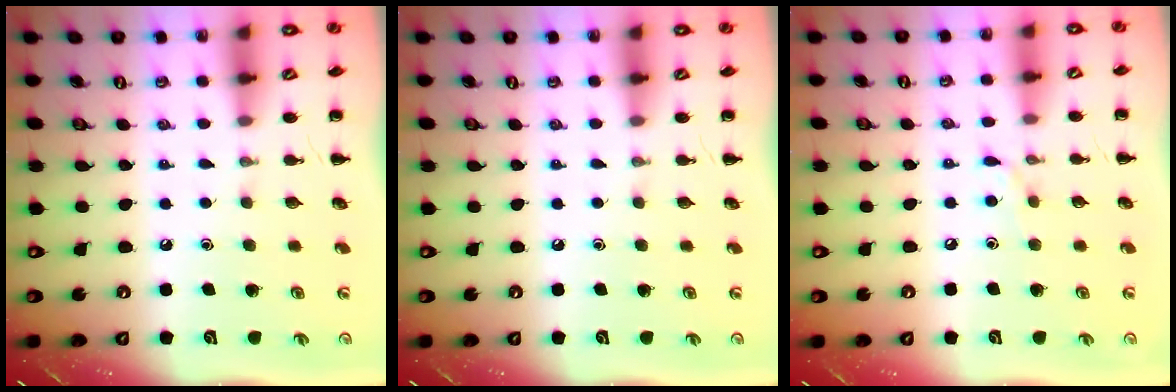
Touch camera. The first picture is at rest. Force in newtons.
{"total": 0.0}
{"total": 5.1, "press": 4.9, "slide": 1.6}